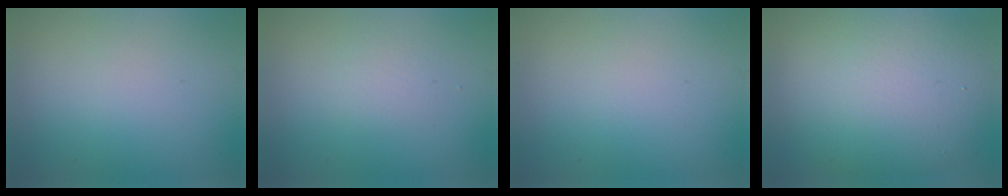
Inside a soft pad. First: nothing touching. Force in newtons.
{"total": 1.2, "press": 1.2, "slide": 0.0}
{"total": 0.0}
{"total": 10.4, "press": 10.3, "slide": 0.9}